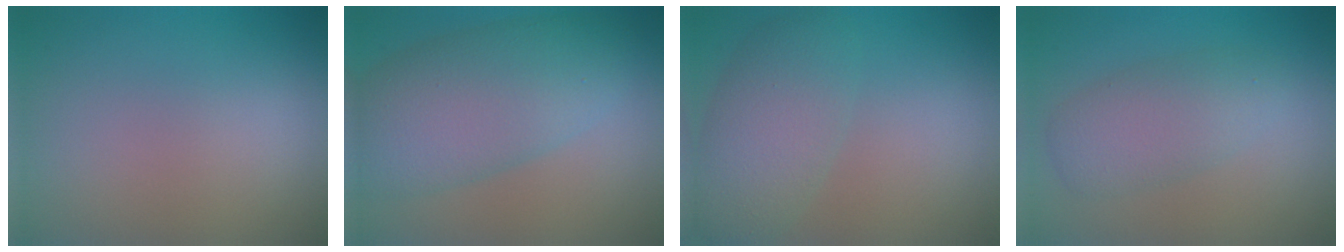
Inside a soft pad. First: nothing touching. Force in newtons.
{"total": 8.4, "press": 8.4, "slide": 0.3}
{"total": 4.8, "press": 4.8, "slide": 0.1}
{"total": 3.8, "press": 3.8, "slide": 0.2}